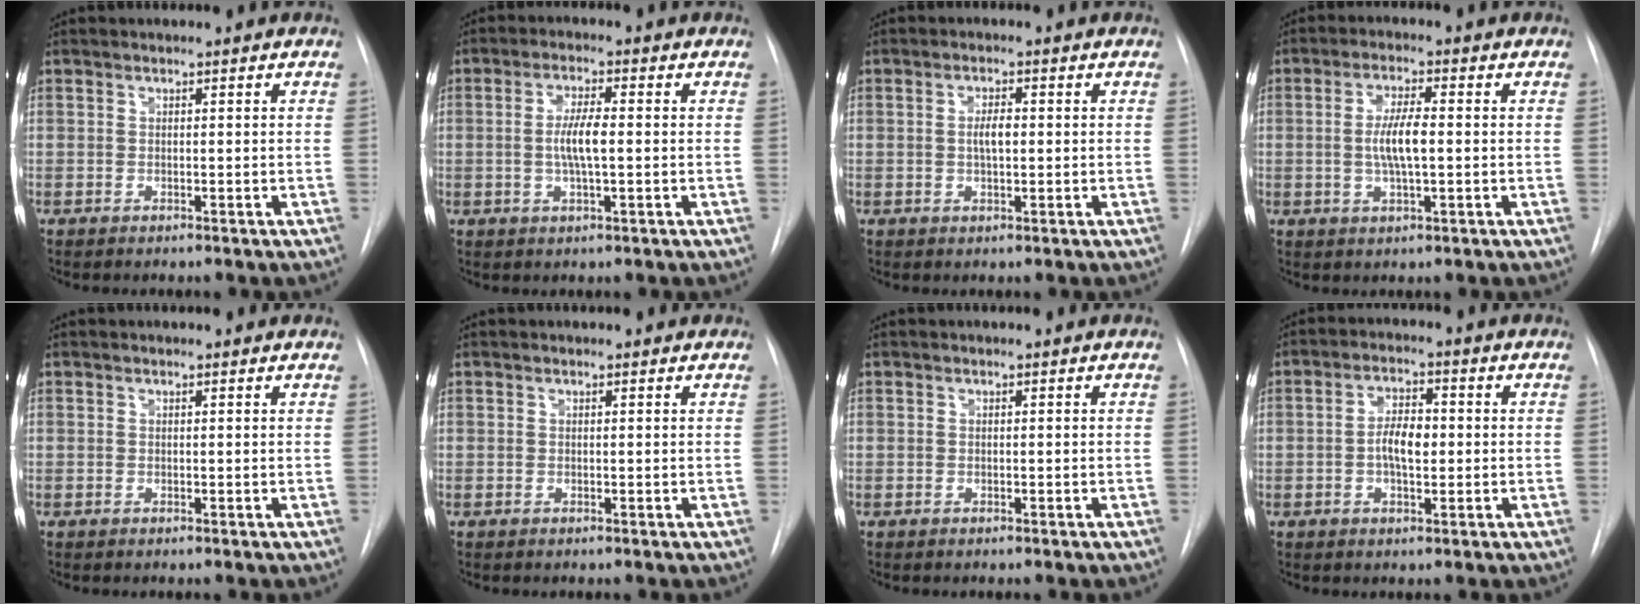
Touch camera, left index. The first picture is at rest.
{"total": 4.8, "force": [-0.2, 0.8, 4.8], "torque": [-0.097, 0.000, -0.005]}
{"total": 2.6, "force": [0.1, 0.8, 2.4], "torque": [-0.046, 0.001, 0.002]}
{"total": 5.5, "force": [-0.1, 1.0, 5.4], "torque": [-0.111, 0.001, -0.004]}
{"total": 1.0, "force": [1.0, 0.3, 0.1], "torque": [-0.010, 0.005, 0.009]}
{"total": 1.2, "force": [1.0, 0.5, 0.3], "torque": [-0.009, 0.004, 0.008]}
{"total": 0.0}
{"total": 4.9, "force": [-0.3, 2.1, 4.4], "torque": [-0.086, 0.008, -0.007]}